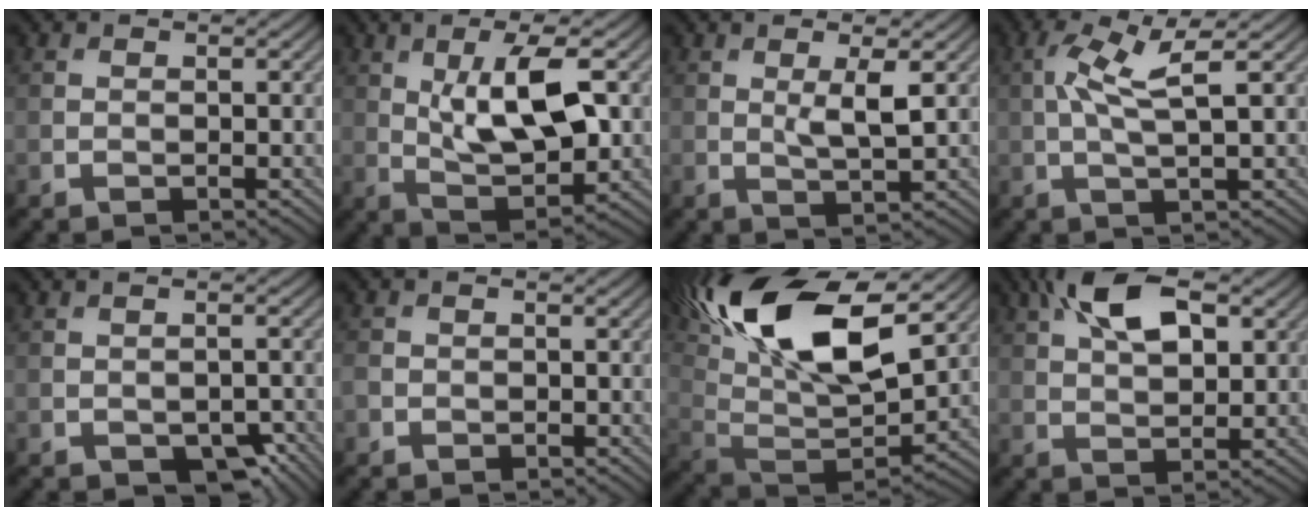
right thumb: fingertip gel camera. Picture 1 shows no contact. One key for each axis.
{"total": 10.6, "fx": 2.1, "fy": 3.9, "fz": 9.6, "tx": -0.182, "ty": 0.001, "tz": 0.039}
{"total": 3.3, "fx": 0.8, "fy": 0.5, "fz": 3.1, "tx": -0.064, "ty": -0.004, "tz": 0.016}
{"total": 5.8, "fx": 1.3, "fy": 1.1, "fz": 5.6, "tx": -0.119, "ty": 0.013, "tz": 0.022}
{"total": 4.7, "fx": -2.7, "fy": 2.7, "fz": 2.8, "tx": -0.034, "ty": -0.013, "tz": -0.031}
{"total": 1.6, "fx": -0.7, "fy": 1.3, "fz": 0.5, "tx": -0.010, "ty": -0.005, "tz": -0.019}
{"total": 19.7, "fx": 9.2, "fy": 8.9, "fz": 15.0, "tx": -0.328, "ty": 0.043, "tz": 0.160}
{"total": 9.1, "fx": 3.8, "fy": 4.3, "fz": 7.1, "tx": -0.145, "ty": 0.017, "tz": 0.069}